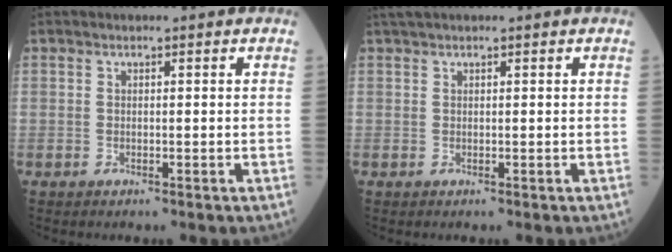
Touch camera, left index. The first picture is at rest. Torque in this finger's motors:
{"motor_torque": [0.24, -0.39, 0.00, 0.05]}